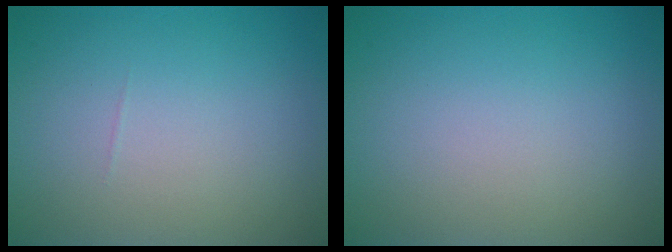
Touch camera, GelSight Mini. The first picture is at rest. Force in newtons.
{"total": 0.0}